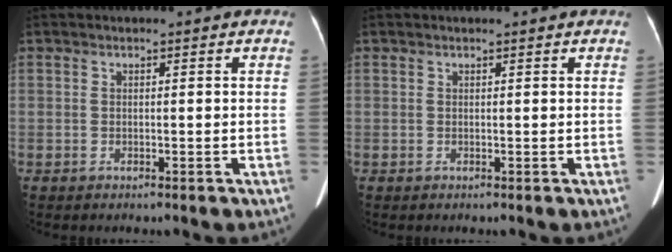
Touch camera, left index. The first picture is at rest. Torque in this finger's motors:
{"motor_torque": [0.02, 0.11, -0.07, -0.09]}